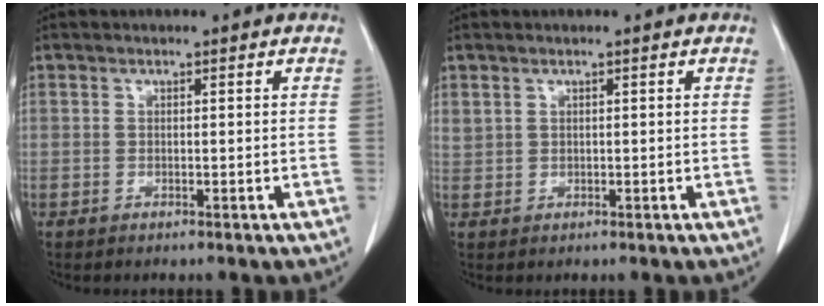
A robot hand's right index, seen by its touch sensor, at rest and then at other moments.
{"total": 1.3, "force": [0.9, 0.8, 0.3], "torque": [-0.004, 0.016, 0.023]}